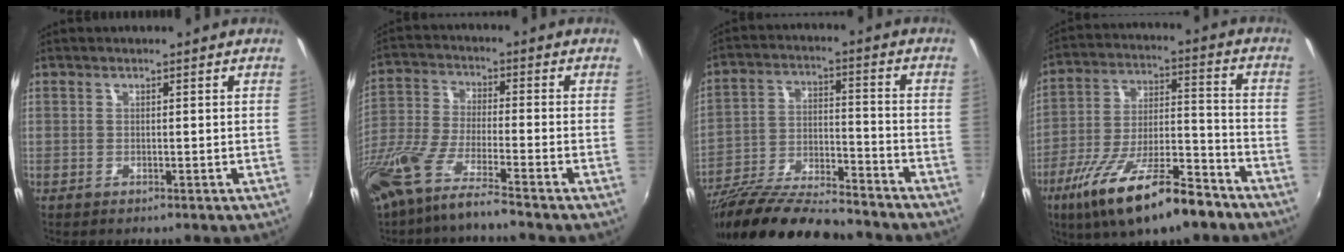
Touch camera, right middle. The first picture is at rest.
{"total": 11.6, "force": [-8.9, 0.9, 7.4], "torque": [-0.159, -0.028, -0.170]}
{"total": 19.9, "force": [-16.6, 4.2, 10.0], "torque": [-0.190, -0.029, -0.276]}
{"total": 19.6, "force": [-12.8, 5.7, 13.7], "torque": [-0.256, -0.033, -0.211]}